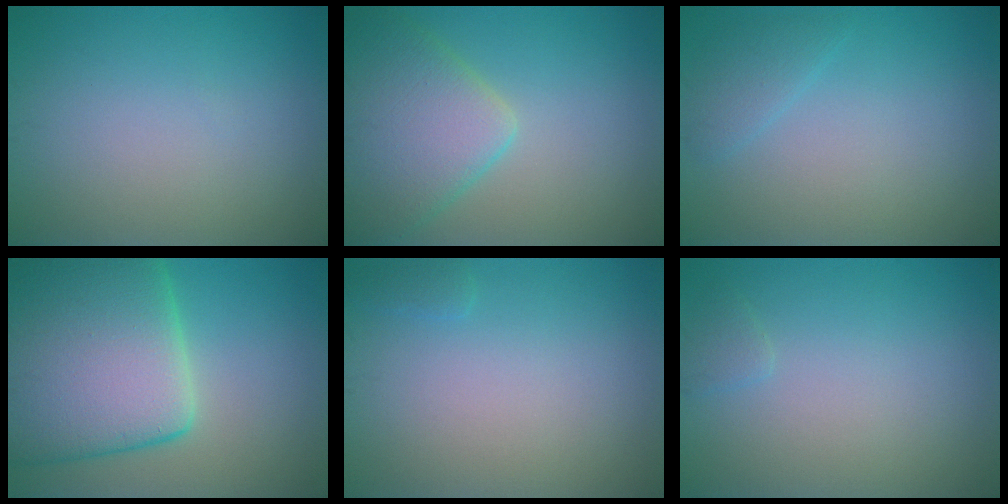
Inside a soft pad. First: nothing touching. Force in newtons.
{"total": 6.7, "press": 6.7, "slide": 0.3}
{"total": 1.5, "press": 1.5, "slide": 0.1}
{"total": 15.7, "press": 15.7, "slide": 0.9}
{"total": 0.7, "press": 0.7, "slide": 0.0}
{"total": 0.8, "press": 0.8, "slide": 0.0}